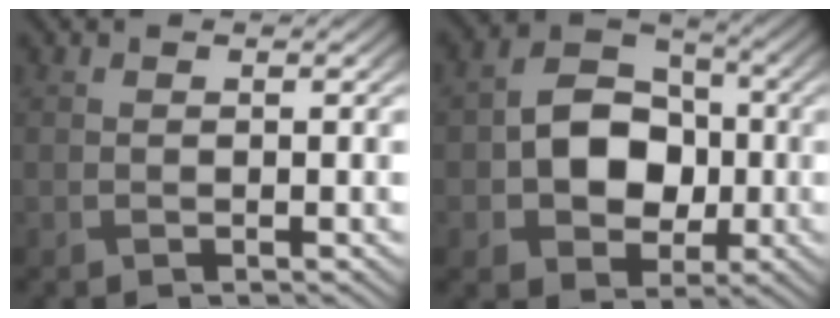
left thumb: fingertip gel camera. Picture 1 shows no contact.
{"total": 9.1, "force": [-1.0, 6.9, 5.7], "torque": [-0.108, 0.002, -0.033]}